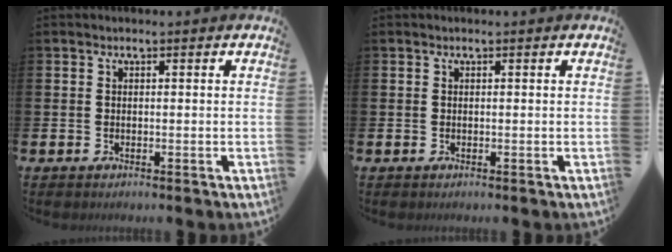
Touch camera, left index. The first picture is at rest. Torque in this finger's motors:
{"motor_torque": [0.06, -0.21, 0.03, 0.00]}